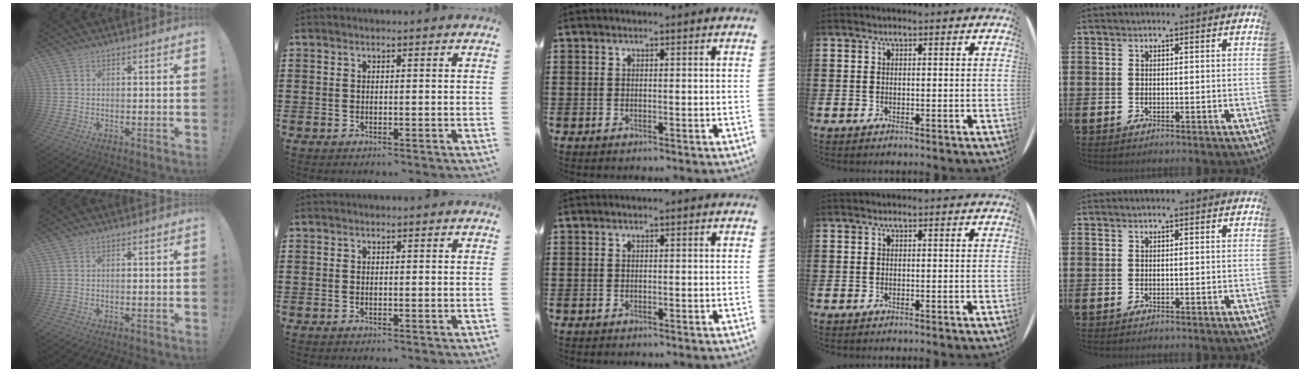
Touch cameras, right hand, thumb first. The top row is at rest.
{}